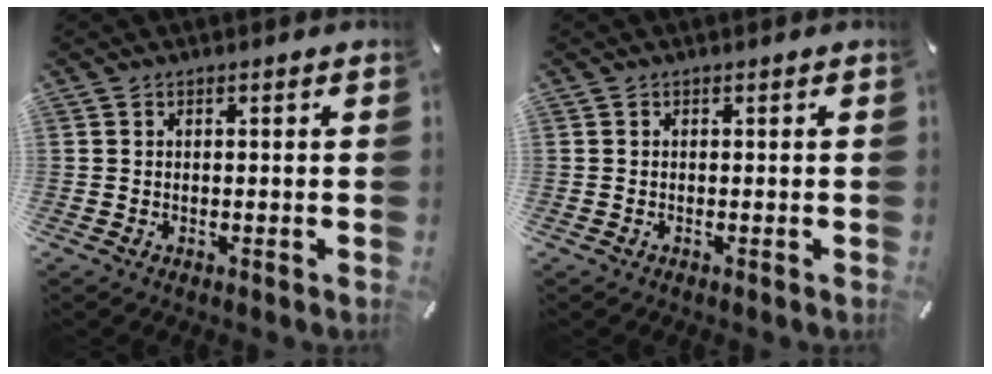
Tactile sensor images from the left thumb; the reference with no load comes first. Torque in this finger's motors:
{"motor_torque": [0.00, 0.00, 0.00, 0.00, 0.00]}